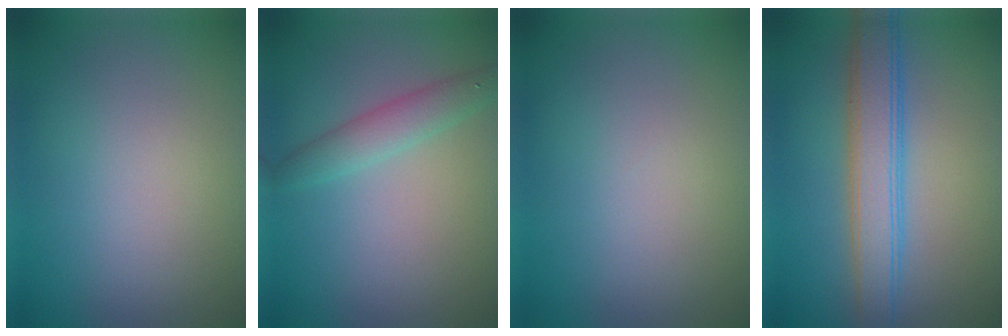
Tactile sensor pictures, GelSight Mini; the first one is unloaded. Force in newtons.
{"total": 2.5, "press": 2.5, "slide": 0.2}
{"total": 0.0}
{"total": 4.8, "press": 4.8, "slide": 0.1}